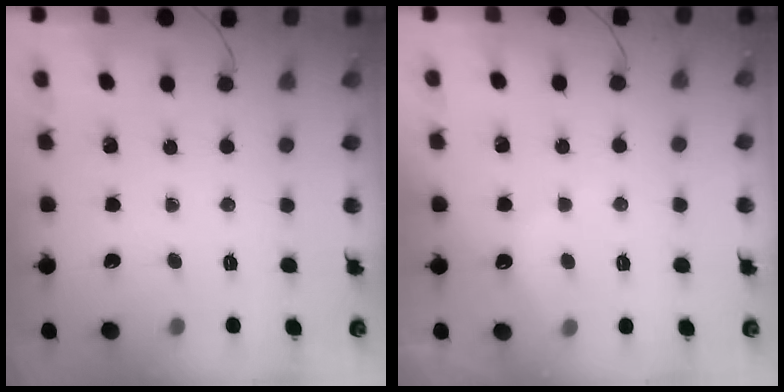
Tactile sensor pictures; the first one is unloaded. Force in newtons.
{"total": 4.7, "press": 4.6, "slide": 1.0}